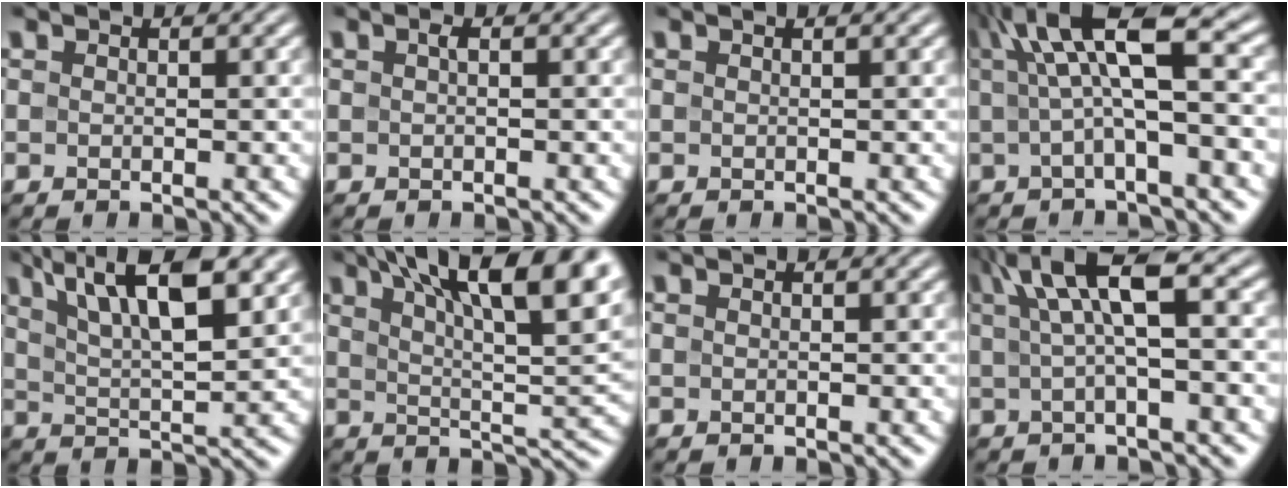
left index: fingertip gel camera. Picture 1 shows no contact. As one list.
[{"total": 0.6, "force": [0.1, 0.1, 0.6], "torque": [-0.015, 0.005, 0.003]}, {"total": 0.7, "force": [0.5, 0.1, 0.5], "torque": [-0.007, 0.007, 0.006]}, {"total": 8.2, "force": [2.1, 2.0, 7.7], "torque": [-0.131, 0.017, 0.027]}, {"total": 9.6, "force": [5.4, 3.0, 7.3], "torque": [-0.123, 0.017, 0.086]}, {"total": 15.2, "force": [8.5, 5.1, 11.5], "torque": [-0.146, 0.025, 0.113]}, {"total": 0.0}, {"total": 6.8, "force": [2.0, 1.8, 6.2], "torque": [-0.103, 0.017, 0.029]}]